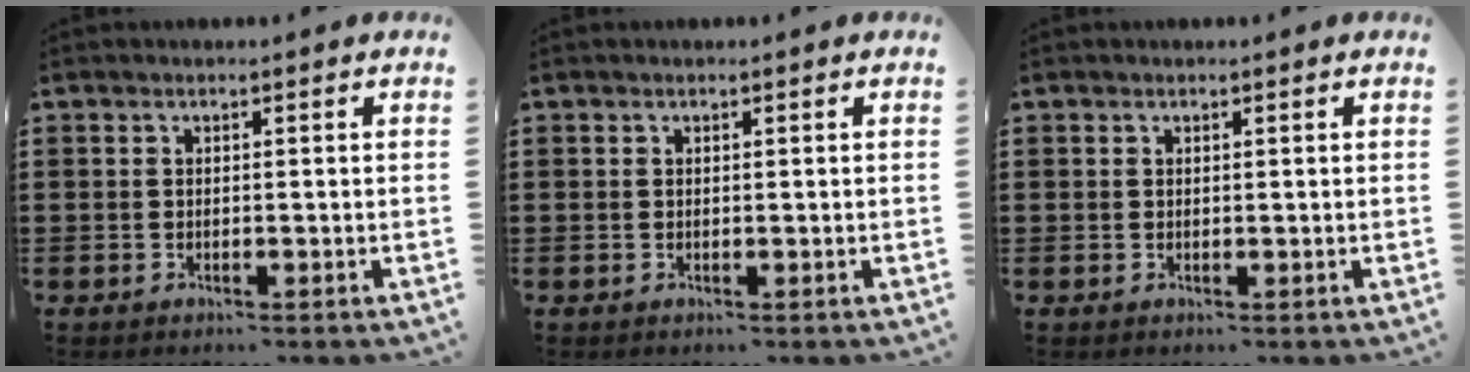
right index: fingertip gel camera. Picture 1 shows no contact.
{"total": 0.0}
{"total": 0.5, "force": [0.3, 0.4, 0.0], "torque": [-0.001, 0.003, 0.006]}